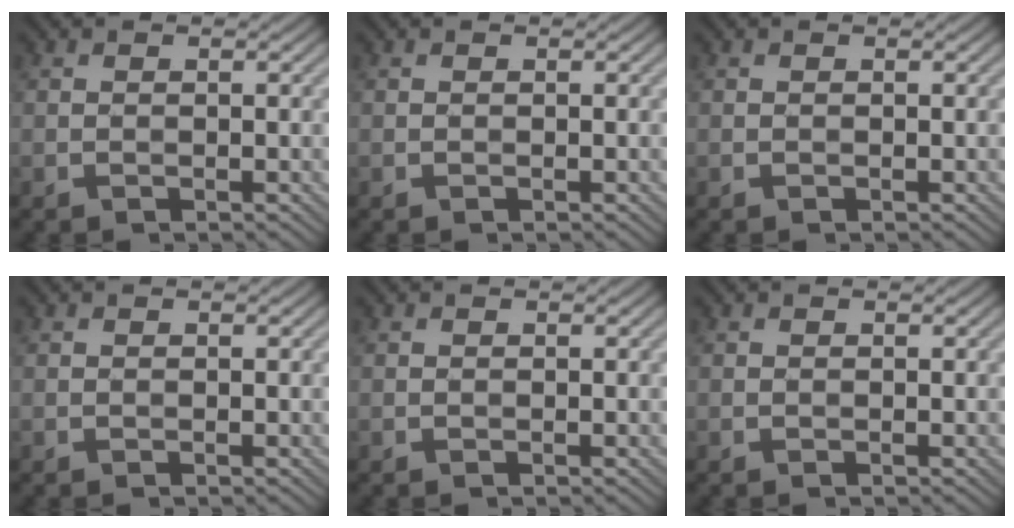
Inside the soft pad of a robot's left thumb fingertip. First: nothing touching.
{"total": 0.0}
{"total": 0.0}
{"total": 0.0}
{"total": 0.0}
{"total": 0.0}